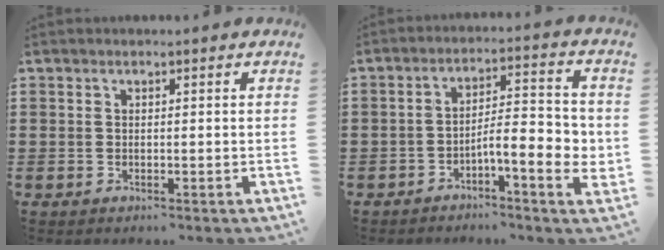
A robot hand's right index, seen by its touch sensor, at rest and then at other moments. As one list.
[{"total": 7.4, "force": [-2.5, 1.8, 6.7], "torque": [-0.097, -0.012, -0.046]}]